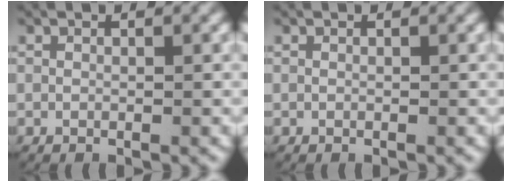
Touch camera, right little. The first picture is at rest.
{"total": 0.0}